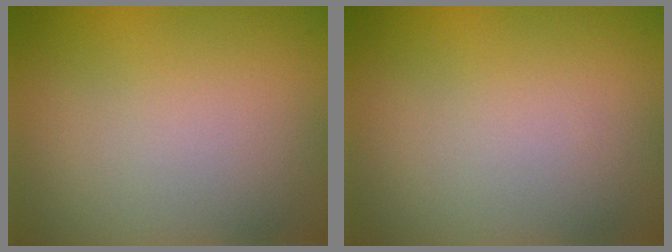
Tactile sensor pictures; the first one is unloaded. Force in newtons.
{"total": 0.0}